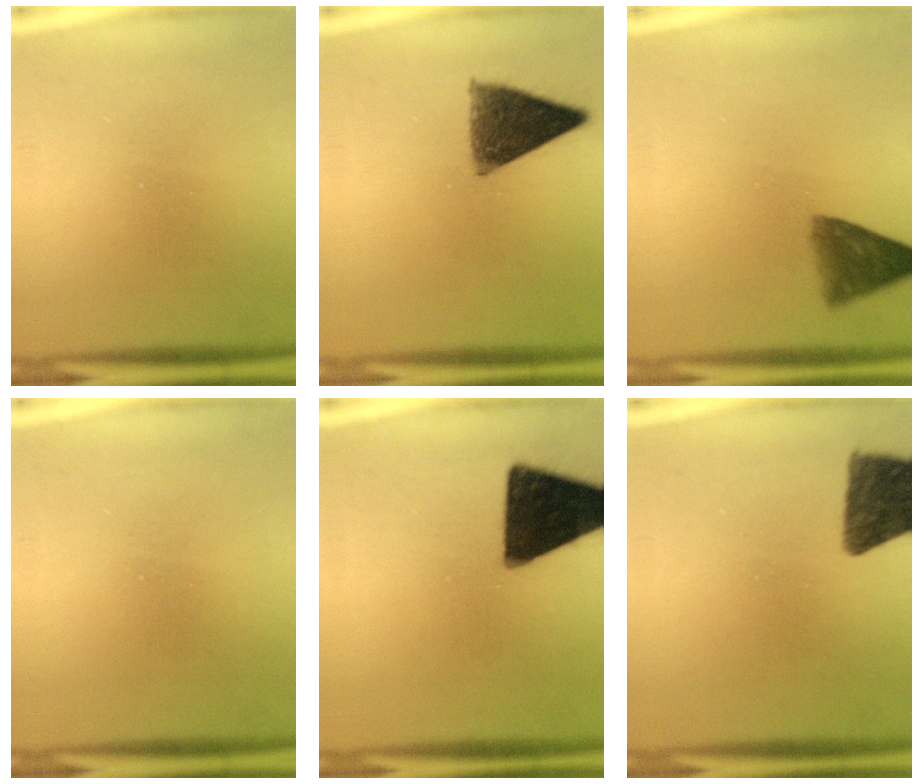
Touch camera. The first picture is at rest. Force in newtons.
{"total": 10.1}
{"total": 6.8}
{"total": 0.0}
{"total": 17.1}
{"total": 11.2}